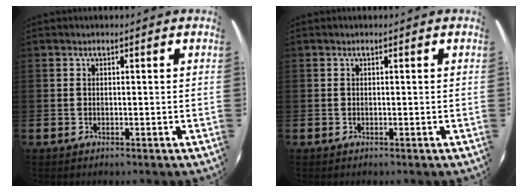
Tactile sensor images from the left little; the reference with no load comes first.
{"total": 0.0}